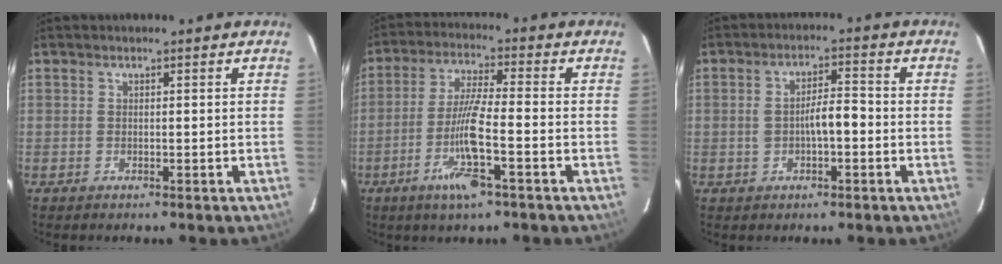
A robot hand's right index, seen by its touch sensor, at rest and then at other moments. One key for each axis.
{"total": 9.4, "fx": -3.9, "fy": 0.2, "fz": 8.6, "tx": -0.168, "ty": -0.009, "tz": -0.073}
{"total": 4.9, "fx": -0.7, "fy": 1.7, "fz": 4.5, "tx": -0.085, "ty": 0.017, "tz": -0.009}